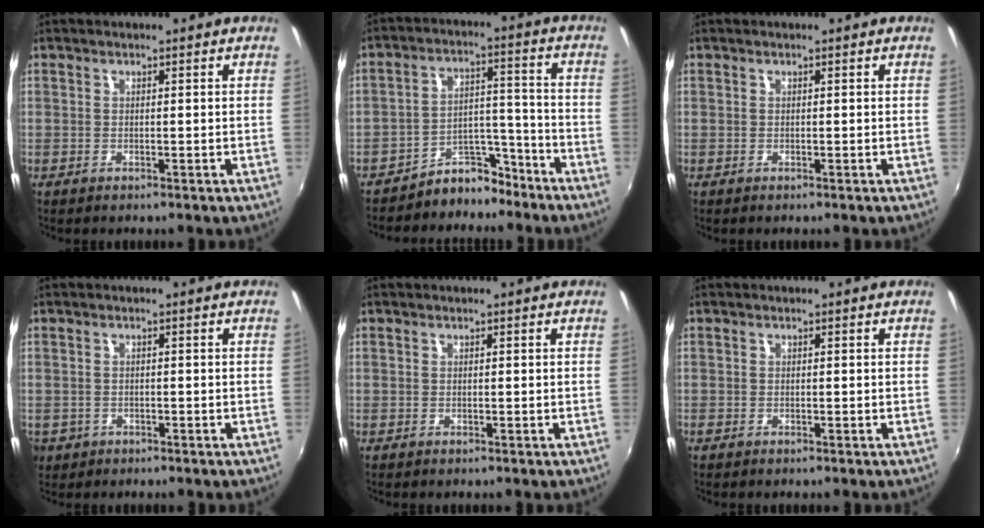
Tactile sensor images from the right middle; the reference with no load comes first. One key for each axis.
{"total": 7.6, "fx": -6.6, "fy": 3.6, "fz": 0.4, "tx": 0.004, "ty": 0.049, "tz": -0.102}
{"total": 0.0}
{"total": 4.7, "fx": -1.7, "fy": 4.0, "fz": 1.8, "tx": -0.049, "ty": -0.007, "tz": -0.023}
{"total": 0.0}
{"total": 0.0}